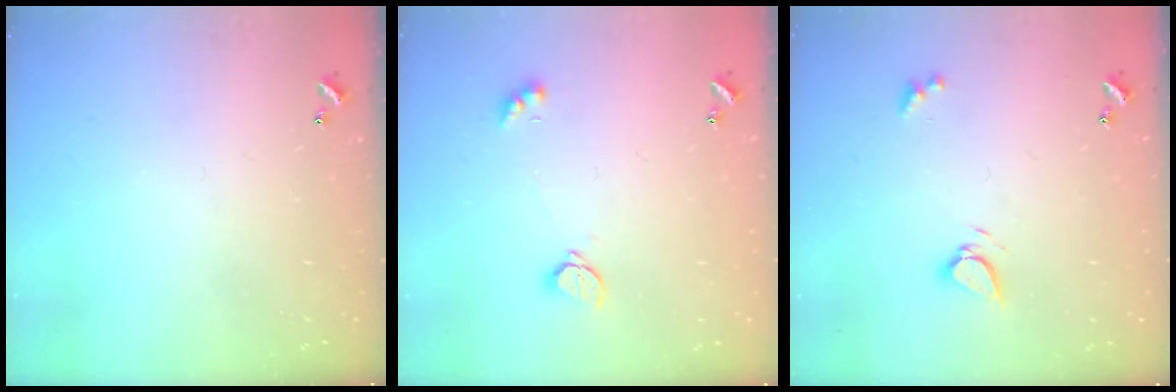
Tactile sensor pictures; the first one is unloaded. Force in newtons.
{"total": 2.1, "press": 2.0, "slide": 0.5}
{"total": 3.6, "press": 3.6, "slide": 0.2}